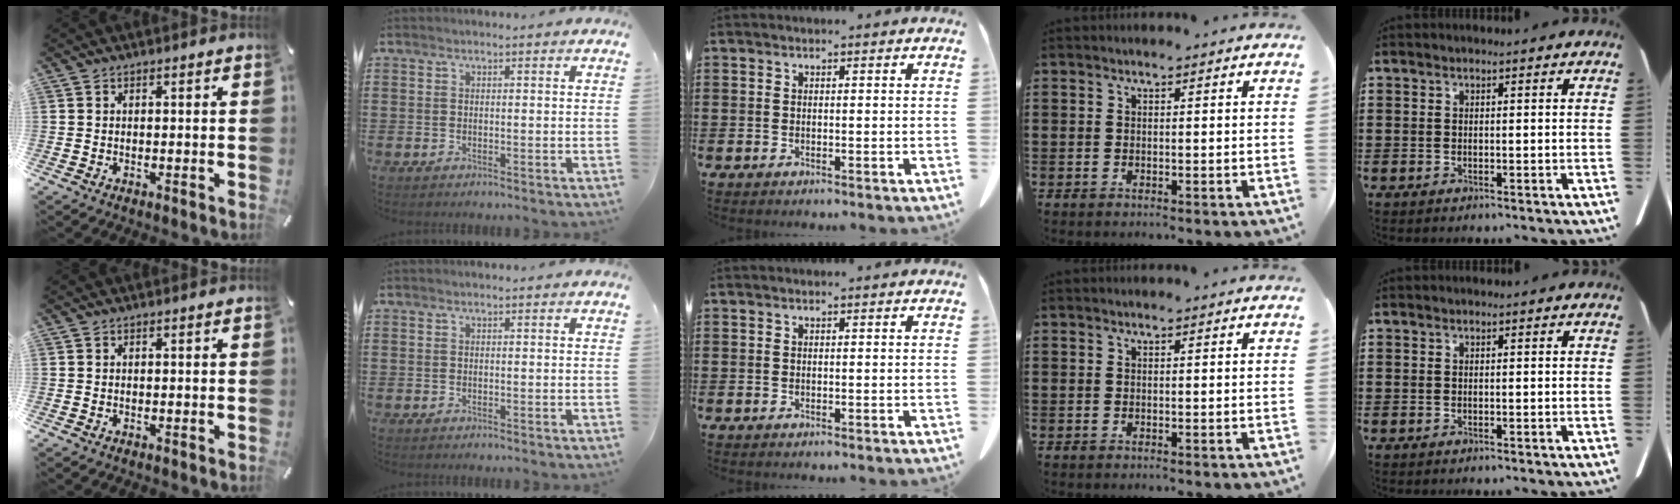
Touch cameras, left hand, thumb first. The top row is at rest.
{}